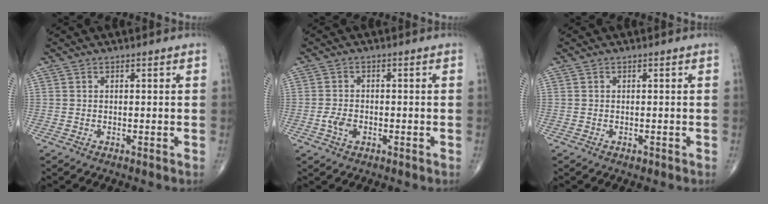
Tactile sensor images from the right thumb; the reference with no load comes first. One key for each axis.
{"total": 3.0, "fx": -1.1, "fy": 1.9, "fz": 2.0, "tx": -0.032, "ty": 0.005, "tz": -0.022}
{"total": 0.5, "fx": -0.4, "fy": 0.3, "fz": 0.2, "tx": 0.000, "ty": 0.000, "tz": -0.006}